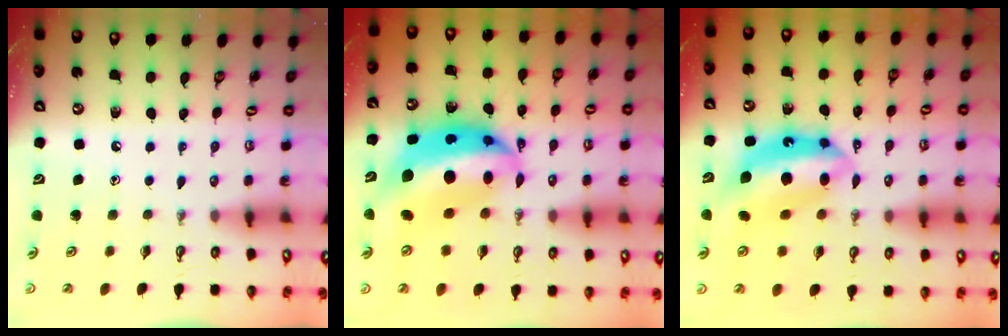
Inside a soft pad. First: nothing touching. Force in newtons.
{"total": 17.0, "press": 16.9, "slide": 1.6}
{"total": 14.6, "press": 14.6, "slide": 1.1}